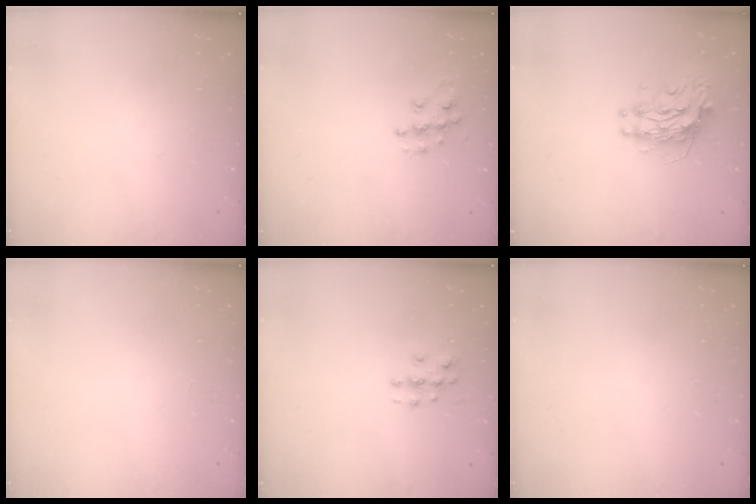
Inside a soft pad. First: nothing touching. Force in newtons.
{"total": 9.9, "press": 9.9, "slide": 0.7}
{"total": 10.8, "press": 10.7, "slide": 0.9}
{"total": 0.0}
{"total": 3.7, "press": 3.7, "slide": 0.1}
{"total": 0.0}